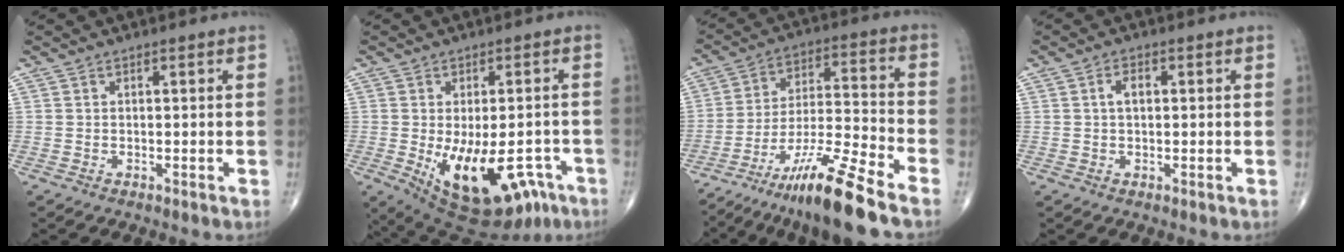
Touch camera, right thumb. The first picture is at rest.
{"total": 18.3, "force": [-7.0, 9.3, 14.1], "torque": [-0.191, 0.004, -0.080]}
{"total": 15.8, "force": [-11.4, 1.0, 10.8], "torque": [-0.199, 0.061, -0.199]}
{"total": 2.8, "force": [0.4, 1.5, 2.3], "torque": [-0.040, 0.005, 0.005]}